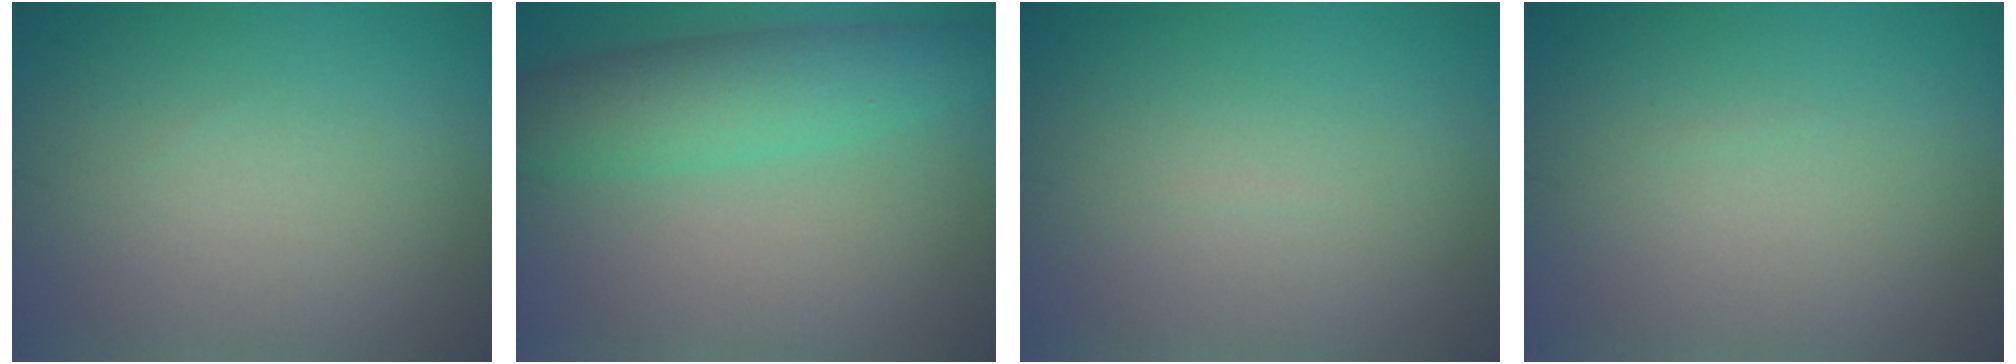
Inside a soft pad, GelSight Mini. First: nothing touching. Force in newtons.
{"total": 5.4, "press": 5.4, "slide": 0.2}
{"total": 0.0}
{"total": 0.0}